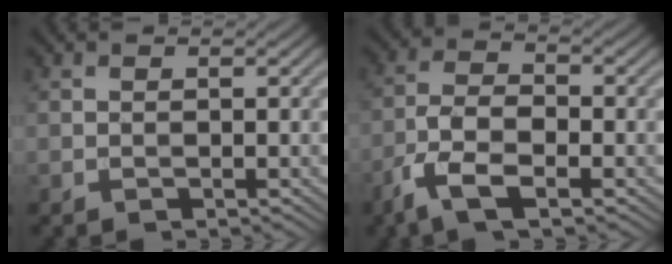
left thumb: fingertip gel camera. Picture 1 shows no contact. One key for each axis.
{"total": 7.1, "fx": -4.0, "fy": 2.7, "fz": 5.2, "tx": -0.114, "ty": -0.001, "tz": -0.089}